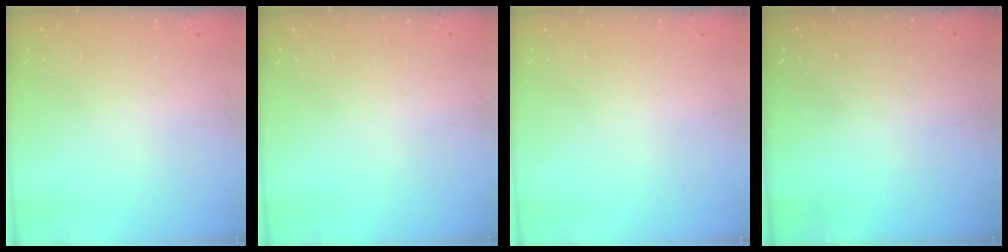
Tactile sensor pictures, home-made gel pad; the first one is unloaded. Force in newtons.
{"total": 0.0}
{"total": 0.0}
{"total": 3.1, "press": 2.9, "slide": 1.1}